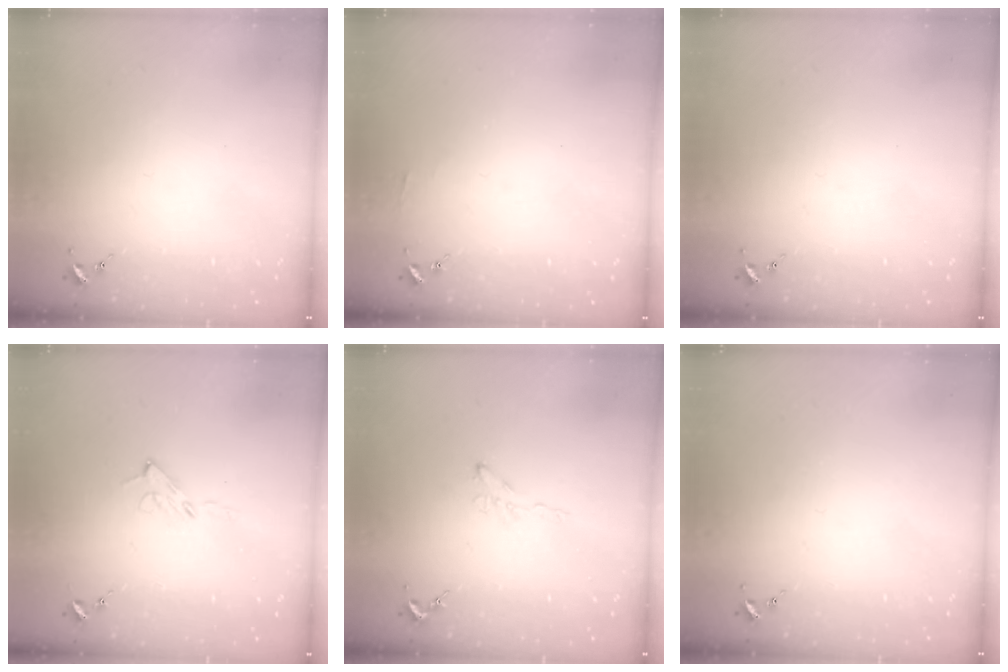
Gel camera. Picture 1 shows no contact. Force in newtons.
{"total": 2.8, "press": 2.8, "slide": 0.3}
{"total": 0.0}
{"total": 5.3, "press": 5.3, "slide": 0.7}
{"total": 4.7, "press": 4.6, "slide": 0.6}
{"total": 0.0}